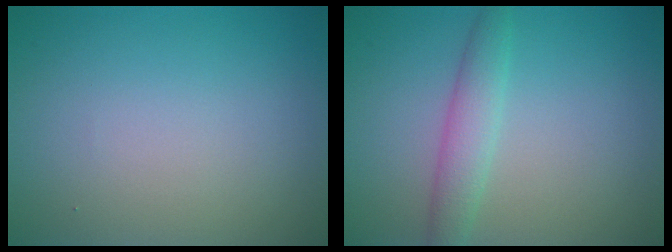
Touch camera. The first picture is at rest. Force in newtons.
{"total": 2.7, "press": 2.7, "slide": 0.2}